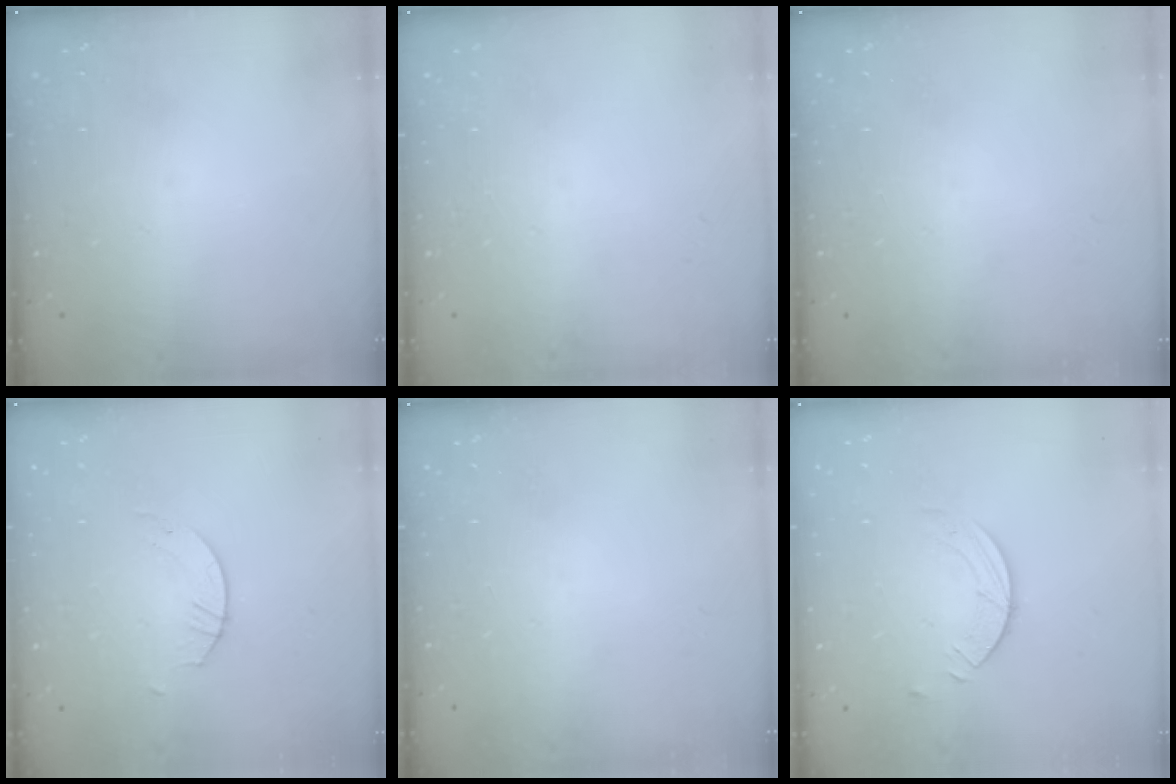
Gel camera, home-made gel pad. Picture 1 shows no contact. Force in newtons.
{"total": 0.0}
{"total": 0.0}
{"total": 2.6, "press": 2.6, "slide": 0.2}
{"total": 0.0}
{"total": 3.7, "press": 3.7, "slide": 0.4}